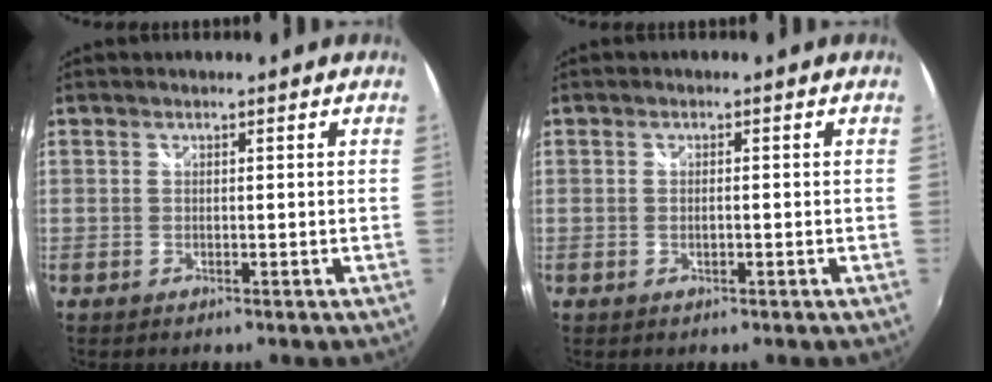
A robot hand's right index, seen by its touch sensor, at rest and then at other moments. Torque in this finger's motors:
{"motor_torque": [-0.12, -0.01, -0.03, -0.01]}